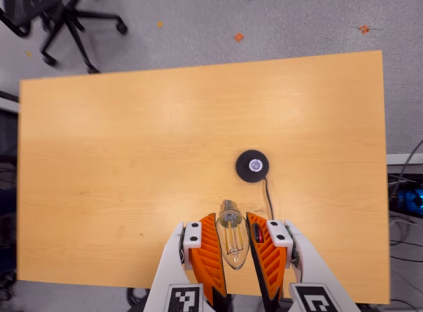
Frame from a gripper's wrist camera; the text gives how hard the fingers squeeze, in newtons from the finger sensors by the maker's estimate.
{"total": 12.3, "left": 13.5, "right": 11.1}